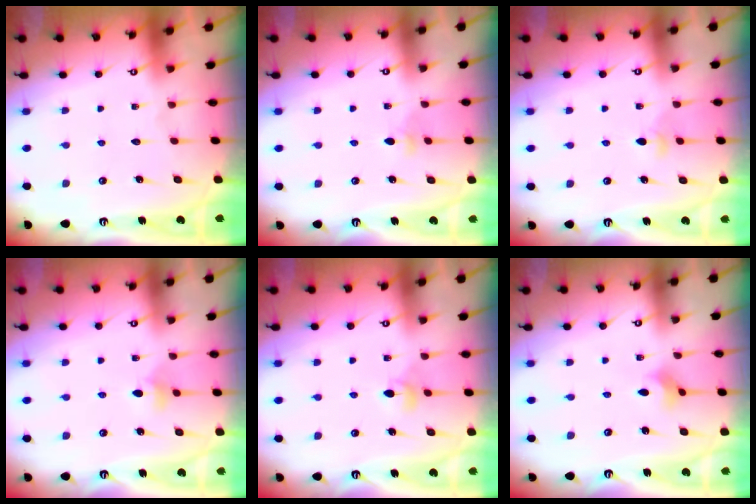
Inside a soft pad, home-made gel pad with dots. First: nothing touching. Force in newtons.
{"total": 3.4, "press": 3.3, "slide": 0.6}
{"total": 3.8, "press": 3.7, "slide": 0.8}
{"total": 6.3, "press": 6.2, "slide": 1.0}
{"total": 3.9, "press": 3.8, "slide": 0.9}
{"total": 2.9, "press": 2.8, "slide": 0.6}